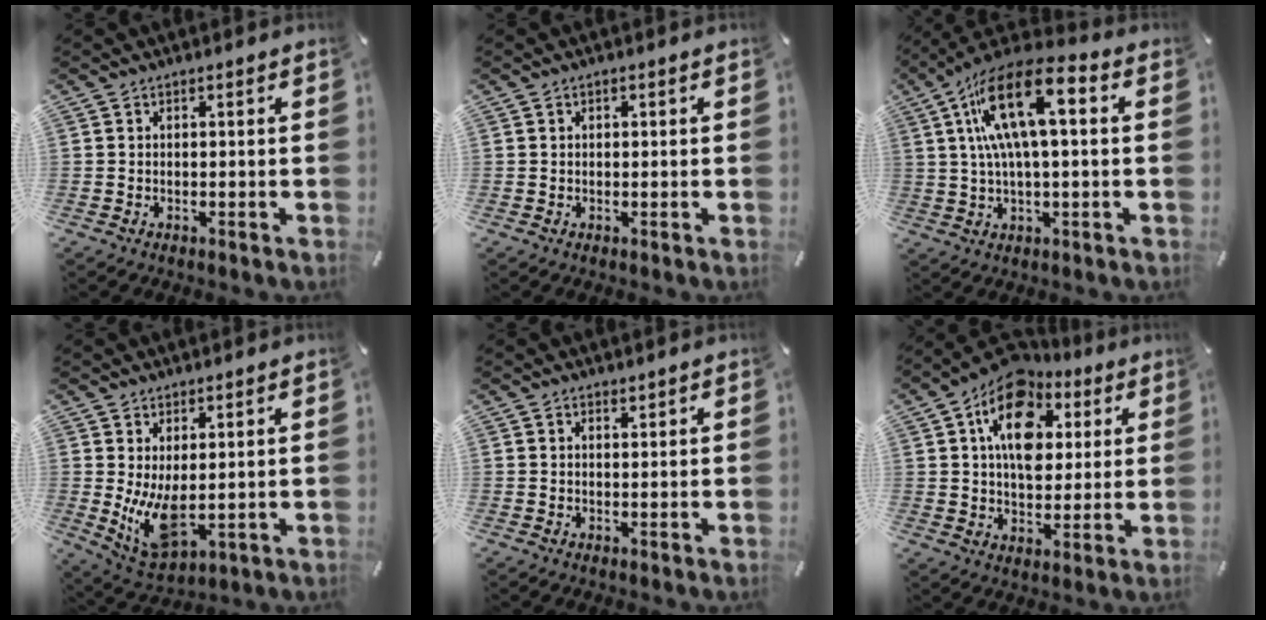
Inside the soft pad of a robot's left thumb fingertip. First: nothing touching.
{"total": 0.6, "force": [0.1, 0.5, 0.2], "torque": [-0.005, 0.004, 0.001]}
{"total": 16.3, "force": [4.2, 6.3, 14.5], "torque": [-0.289, -0.007, 0.070]}
{"total": 9.3, "force": [1.2, 4.8, 7.9], "torque": [-0.160, -0.030, 0.028]}
{"total": 0.9, "force": [0.8, 0.4, 0.2], "torque": [-0.003, -0.001, 0.016]}
{"total": 16.2, "force": [6.3, 11.3, 9.6], "torque": [-0.144, -0.024, 0.116]}